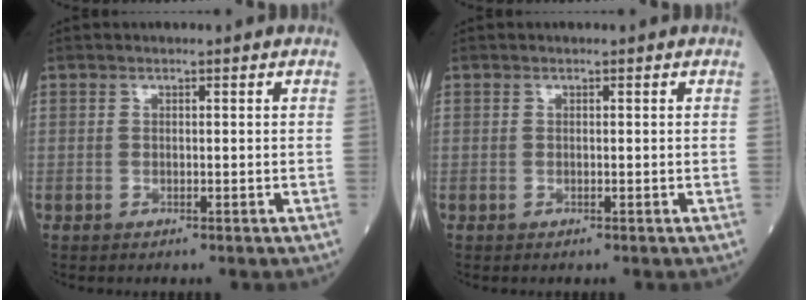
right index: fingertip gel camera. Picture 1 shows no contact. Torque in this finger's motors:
{"motor_torque": [0.02, 0.01, 0.00, -0.01]}